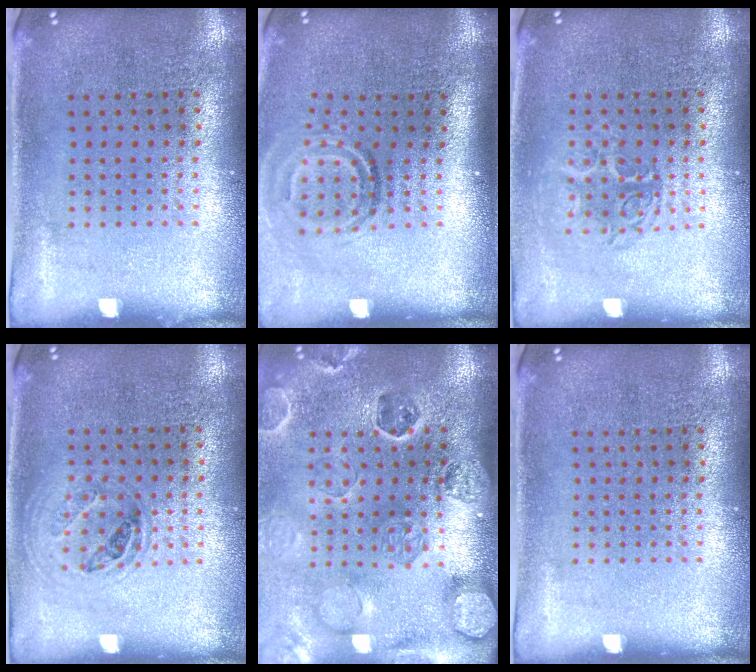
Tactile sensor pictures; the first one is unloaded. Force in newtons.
{"total": 1.9, "press": 1.2, "slide": 1.4}
{"total": 1.2, "press": 1.1, "slide": 0.6}
{"total": 1.1, "press": 0.9, "slide": 0.5}
{"total": 2.7, "press": 2.7, "slide": 0.3}
{"total": 0.0}